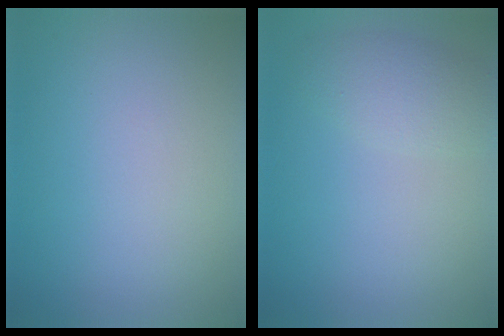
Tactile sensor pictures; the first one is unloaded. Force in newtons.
{"total": 2.4, "press": 2.4, "slide": 0.1}